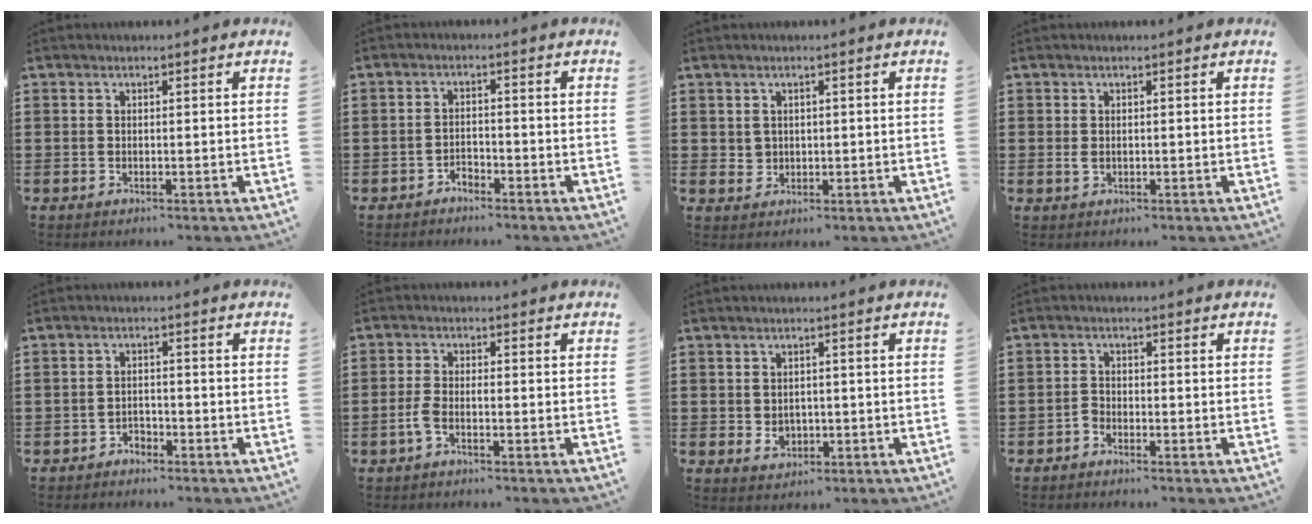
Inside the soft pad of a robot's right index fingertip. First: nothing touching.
{"total": 1.9, "force": [-1.8, 0.6, 0.3], "torque": [-0.014, 0.002, -0.038]}
{"total": 1.6, "force": [0.7, 1.4, 0.3], "torque": [-0.012, 0.008, 0.013]}
{"total": 1.0, "force": [0.1, 0.7, 0.7], "torque": [-0.017, 0.005, 0.001]}
{"total": 1.8, "force": [-1.6, 0.8, 0.2], "torque": [-0.012, 0.000, -0.035]}
{"total": 2.5, "force": [-1.2, 0.7, 2.0], "torque": [-0.050, -0.003, -0.026]}
{"total": 2.4, "force": [-0.2, 1.9, 1.4], "torque": [-0.031, 0.006, -0.005]}
{"total": 1.4, "force": [-1.3, 0.6, 0.3], "torque": [-0.010, 0.001, -0.026]}